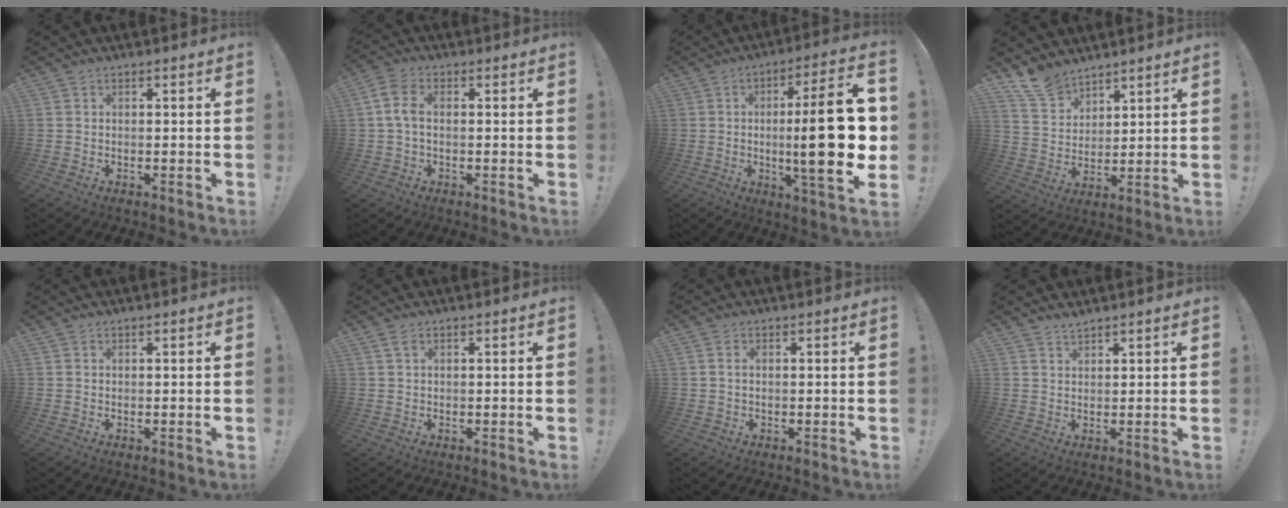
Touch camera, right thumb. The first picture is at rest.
{"total": 5.8, "force": [0.3, 3.4, 4.7], "torque": [-0.098, 0.008, 0.009]}
{"total": 22.2, "force": [-1.1, 4.0, 21.8], "torque": [-0.351, -0.006, -0.019]}
{"total": 9.9, "force": [8.4, 4.8, 2.1], "torque": [-0.048, -0.061, 0.165]}
{"total": 0.0}
{"total": 1.3, "force": [0.5, 0.5, 1.1], "torque": [-0.024, 0.004, 0.009]}
{"total": 1.1, "force": [0.4, 0.5, 0.9], "torque": [-0.012, -0.001, 0.006]}
{"total": 2.1, "force": [2.0, 0.5, 0.5], "torque": [-0.004, -0.013, 0.035]}